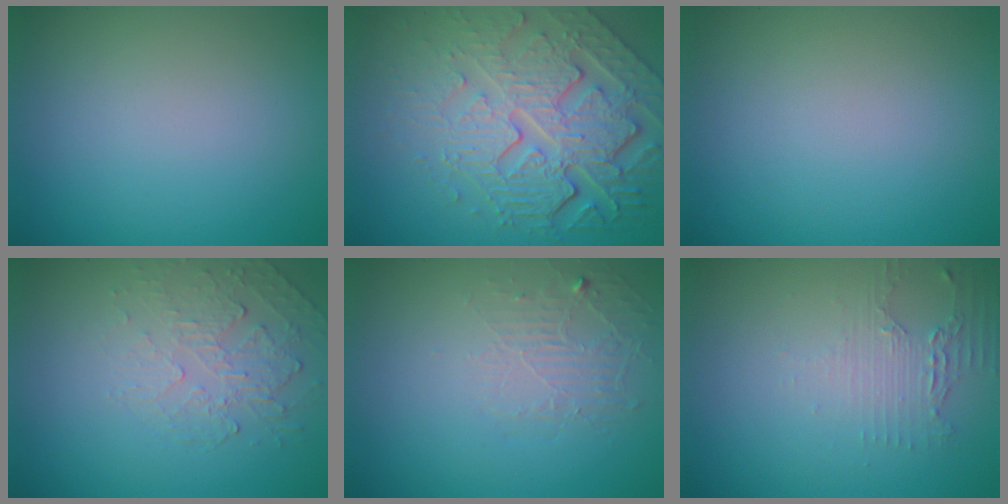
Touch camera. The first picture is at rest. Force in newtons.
{"total": 8.4, "press": 5.8, "slide": 6.0}
{"total": 0.0}
{"total": 2.2, "press": 1.1, "slide": 1.9}
{"total": 1.9, "press": 0.6, "slide": 1.8}
{"total": 2.1, "press": 1.6, "slide": 1.4}